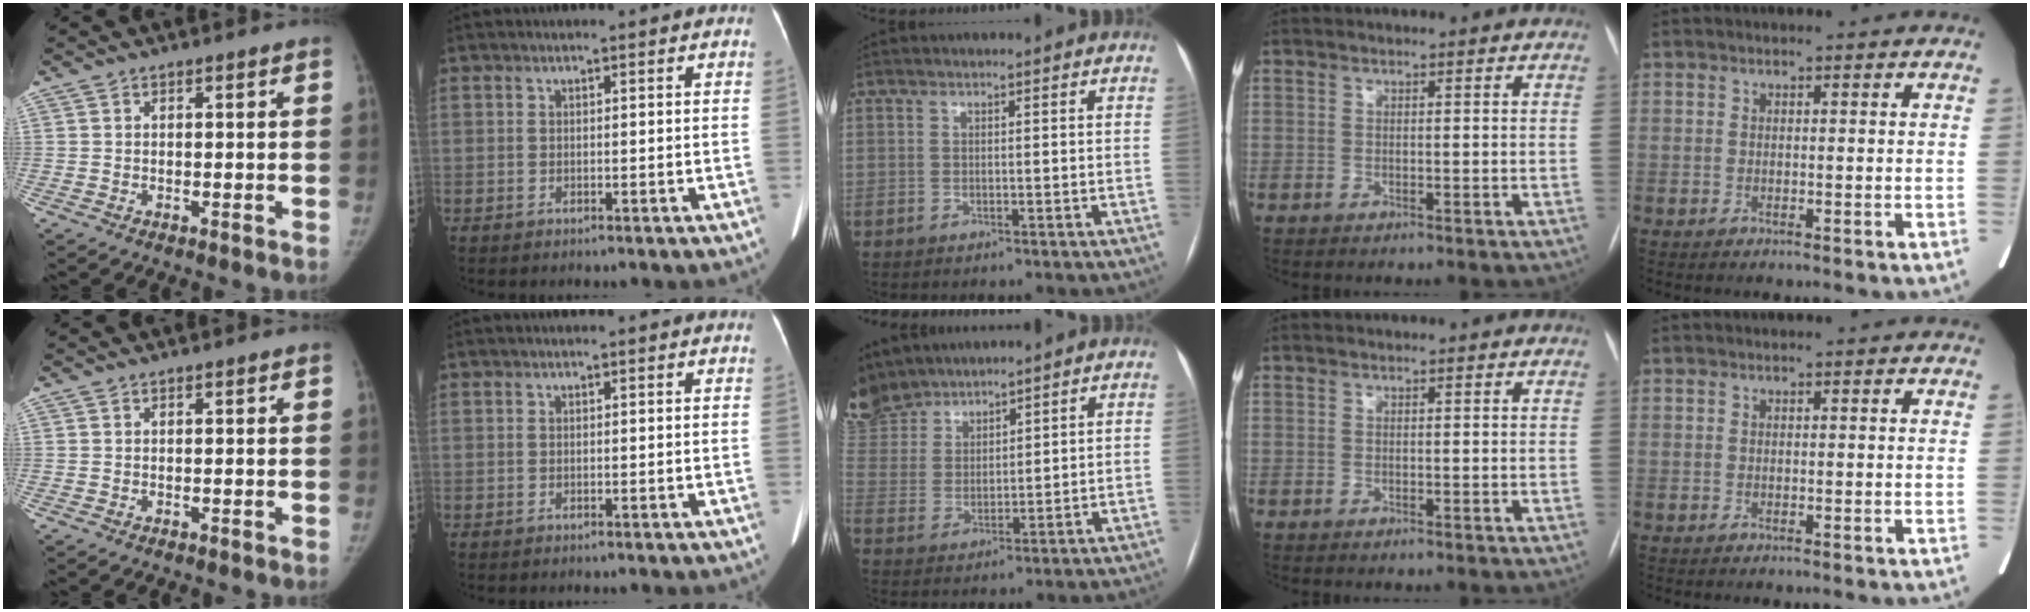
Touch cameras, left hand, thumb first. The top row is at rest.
{"middle": {"total": 10.2, "force": [9.8, 2.4, 1.9], "torque": [-0.069, 0.001, 0.216]}}